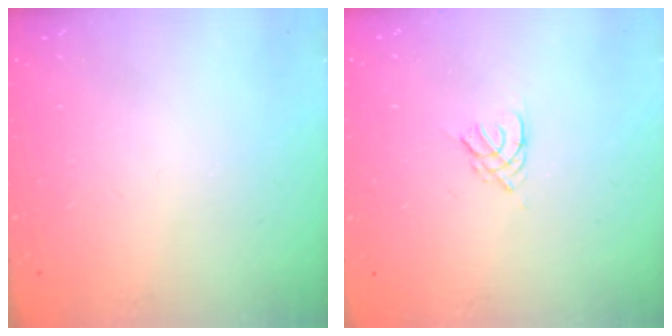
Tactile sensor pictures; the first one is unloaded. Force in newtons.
{"total": 2.6, "press": 2.5, "slide": 0.5}